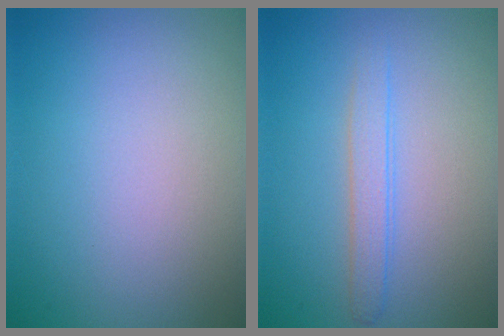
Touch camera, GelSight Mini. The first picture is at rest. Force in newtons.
{"total": 1.8, "press": 1.8, "slide": 0.0}